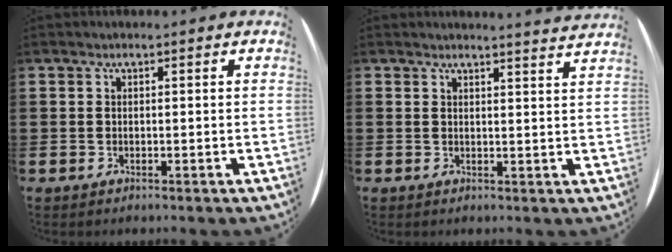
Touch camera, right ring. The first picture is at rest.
{"total": 2.3, "force": [2.3, -0.5, 0.1], "torque": [-0.002, -0.014, 0.042]}